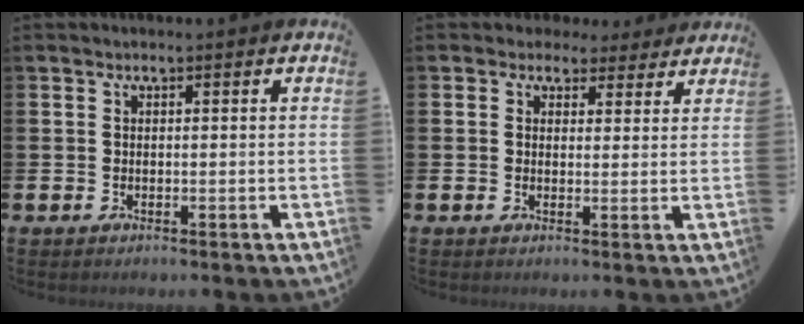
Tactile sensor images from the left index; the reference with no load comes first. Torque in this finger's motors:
{"motor_torque": [0.95, -1.19, 0.33, 0.00]}